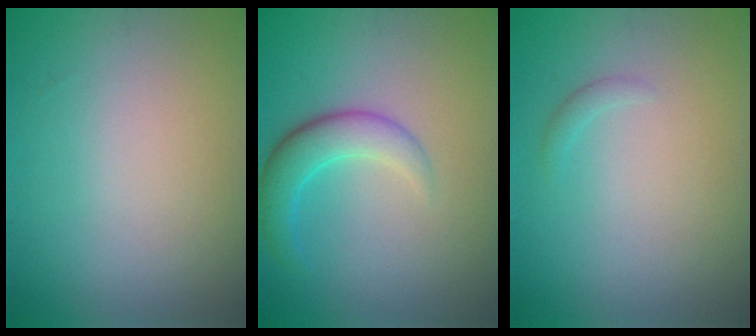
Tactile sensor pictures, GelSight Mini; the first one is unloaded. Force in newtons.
{"total": 3.5, "press": 3.5, "slide": 0.1}
{"total": 0.6, "press": 0.6, "slide": 0.0}